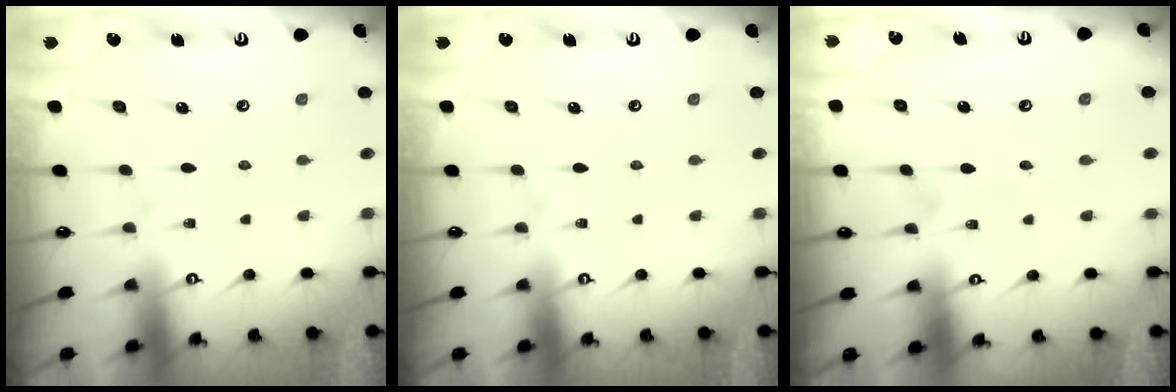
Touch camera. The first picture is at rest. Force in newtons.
{"total": 0.0}
{"total": 2.6, "press": 2.6, "slide": 0.3}